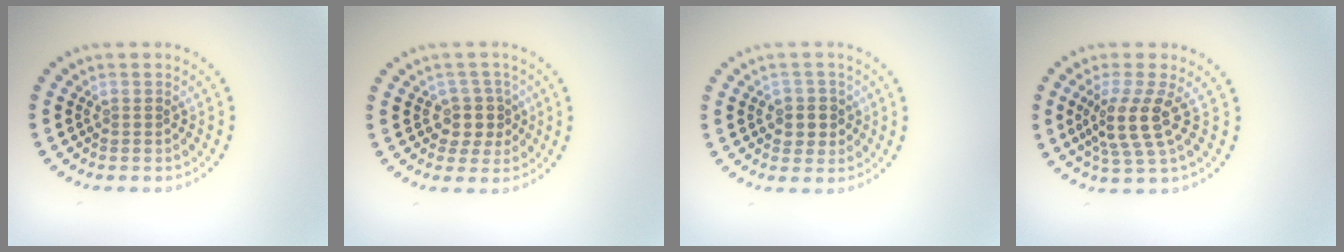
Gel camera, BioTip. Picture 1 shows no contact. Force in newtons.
{"total": 2.4, "press": 2.0, "slide": 1.4}
{"total": 2.3, "press": 2.1, "slide": 0.8}
{"total": 3.8, "press": 2.9, "slide": 2.5}